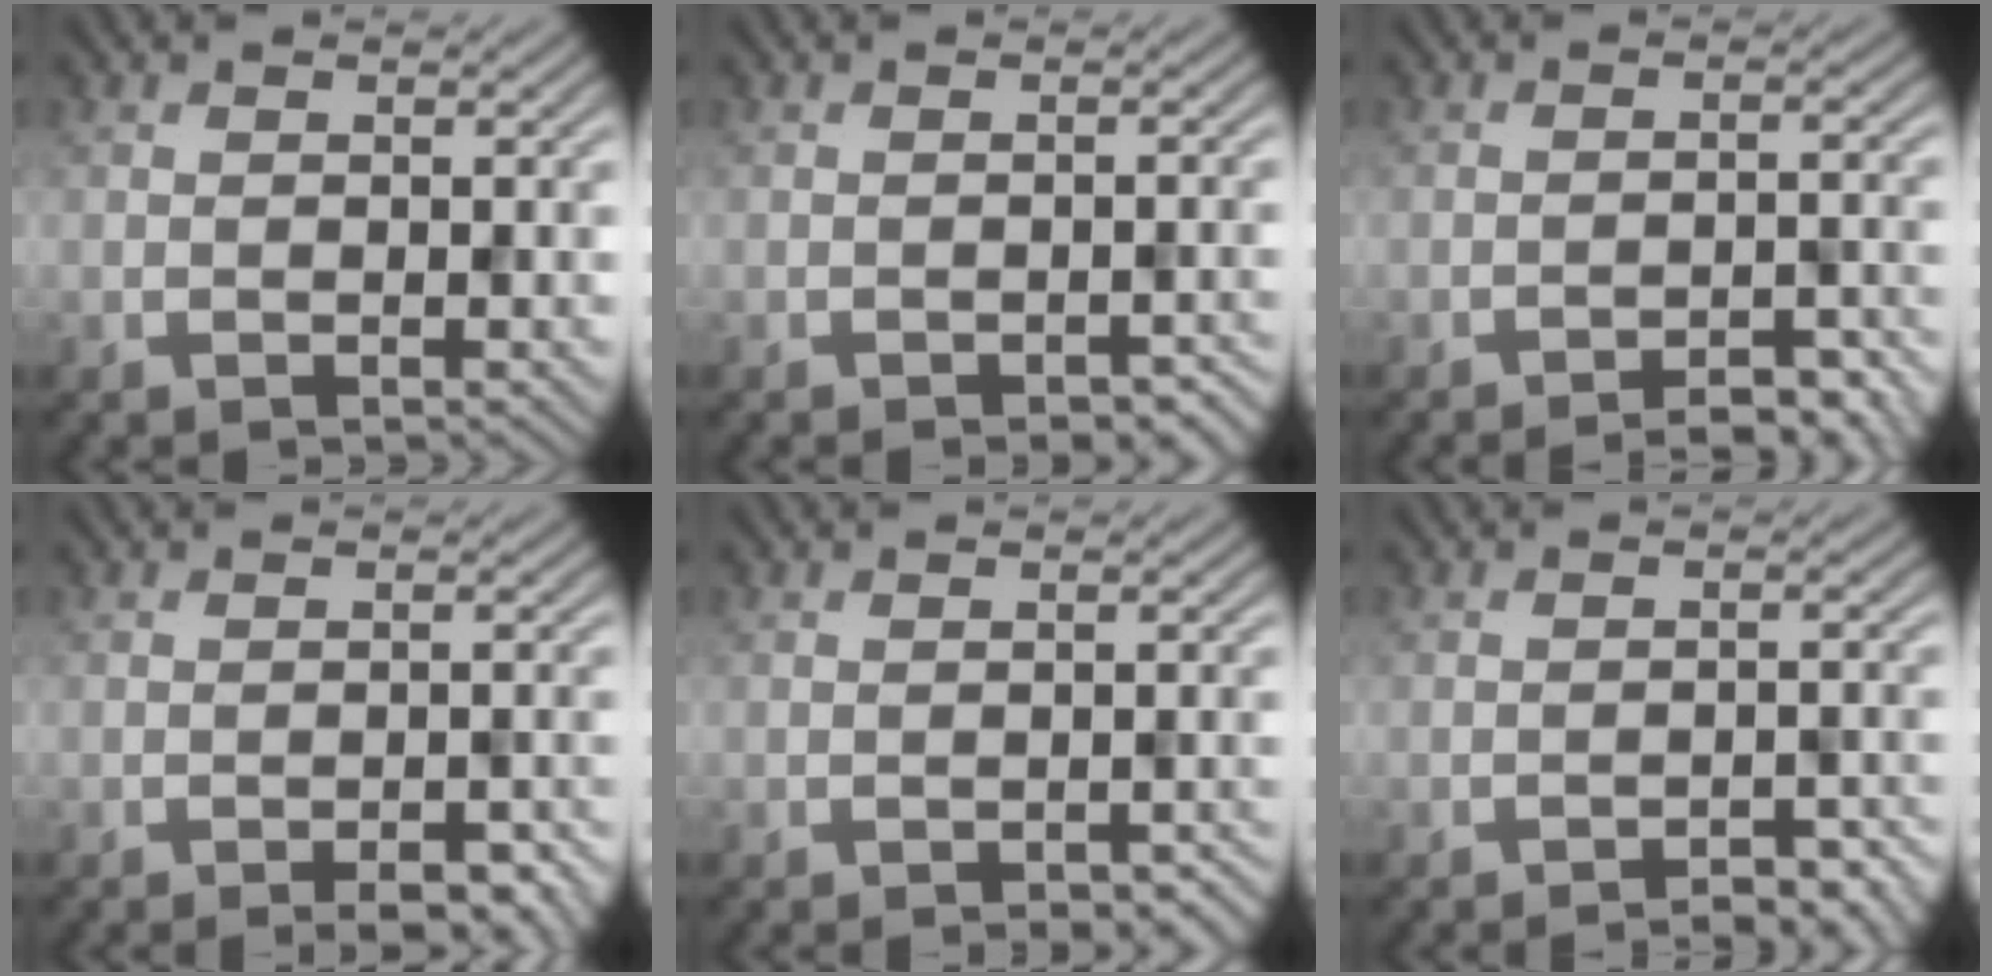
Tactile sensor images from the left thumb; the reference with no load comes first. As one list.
[{"total": 2.1, "force": [-1.7, 0.7, 1.1], "torque": [-0.013, -0.002, -0.017]}, {"total": 4.4, "force": [-3.8, 0.5, 2.1], "torque": [-0.036, 0.012, -0.052]}, {"total": 3.7, "force": [-2.6, 1.0, 2.5], "torque": [-0.035, 0.003, -0.029]}, {"total": 2.5, "force": [-2.1, 0.7, 1.2], "torque": [-0.018, -0.003, -0.021]}, {"total": 3.6, "force": [-3.1, 0.5, 1.7], "torque": [-0.029, 0.008, -0.041]}]